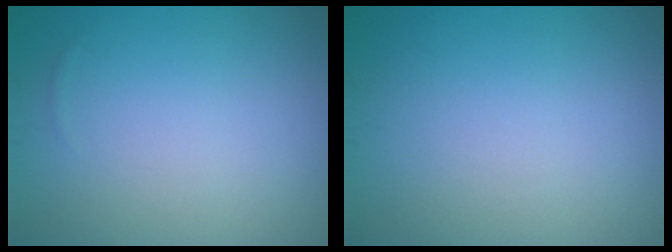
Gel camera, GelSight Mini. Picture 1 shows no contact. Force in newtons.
{"total": 0.0}